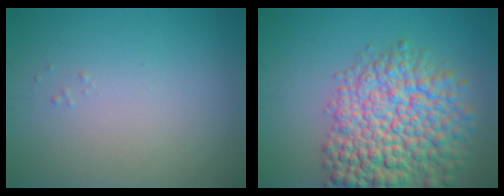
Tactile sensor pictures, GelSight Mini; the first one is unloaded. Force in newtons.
{"total": 10.3, "press": 10.3, "slide": 0.4}